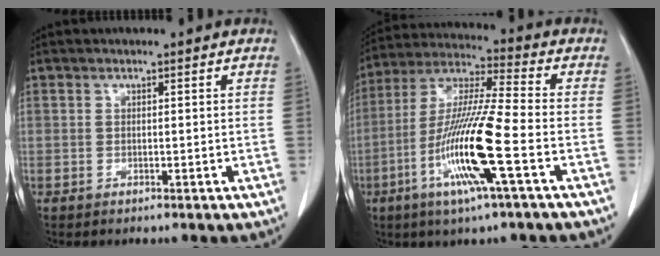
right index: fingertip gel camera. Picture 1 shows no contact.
{"total": 15.2, "force": [-5.2, -0.2, 14.3], "torque": [-0.291, -0.014, -0.105]}